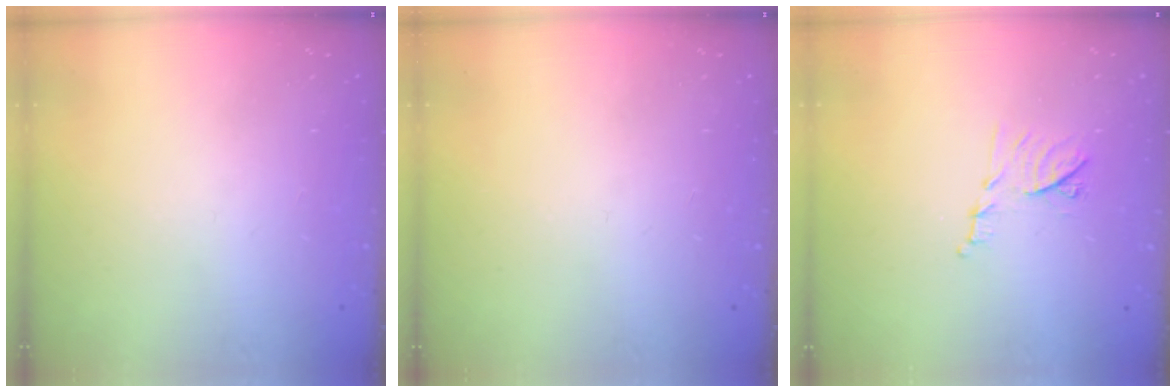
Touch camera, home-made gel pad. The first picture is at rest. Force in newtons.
{"total": 0.0}
{"total": 9.4, "press": 9.4, "slide": 0.1}